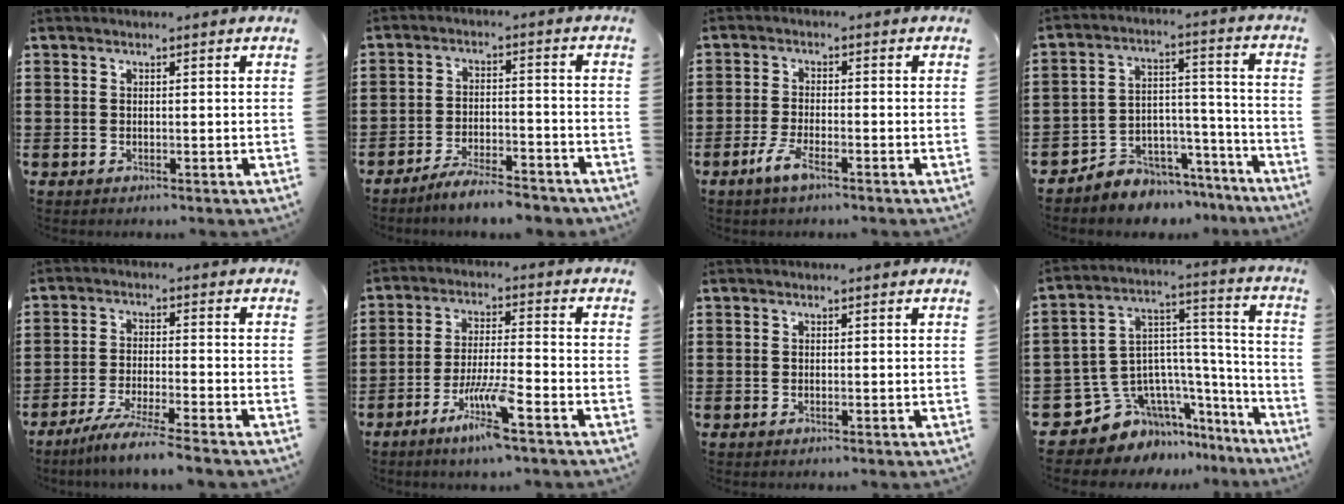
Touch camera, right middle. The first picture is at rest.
{"total": 5.7, "force": [-5.4, 0.3, 1.9], "torque": [-0.036, -0.003, -0.104]}
{"total": 4.0, "force": [-2.4, 0.8, 3.1], "torque": [-0.071, -0.006, -0.048]}
{"total": 5.5, "force": [-5.0, 2.4, 0.0], "torque": [-0.003, 0.014, -0.098]}
{"total": 5.5, "force": [-4.8, -0.6, 2.6], "torque": [-0.053, -0.019, -0.091]}
{"total": 7.6, "force": [-4.8, 0.6, 5.9], "torque": [-0.112, -0.006, -0.089]}
{"total": 0.0}
{"total": 8.5, "force": [-5.7, 6.1, 1.5], "torque": [-0.066, -0.018, -0.101]}